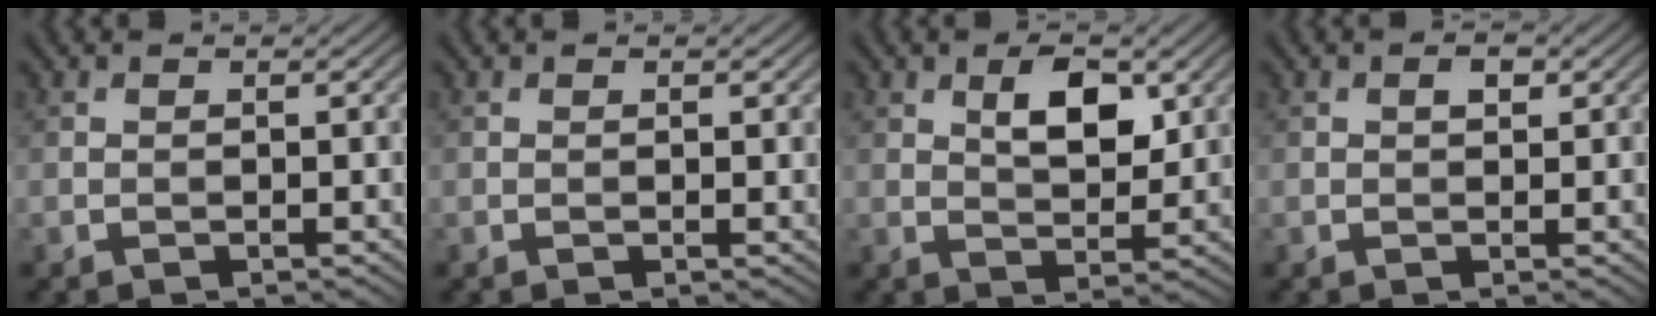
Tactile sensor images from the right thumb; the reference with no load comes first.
{"total": 0.6, "force": [0.2, 0.2, 0.6], "torque": [-0.006, -0.003, 0.003]}
{"total": 5.8, "force": [2.3, 2.9, 4.5], "torque": [-0.078, -0.005, 0.040]}
{"total": 1.3, "force": [0.4, 0.7, 1.0], "torque": [-0.014, 0.000, 0.006]}